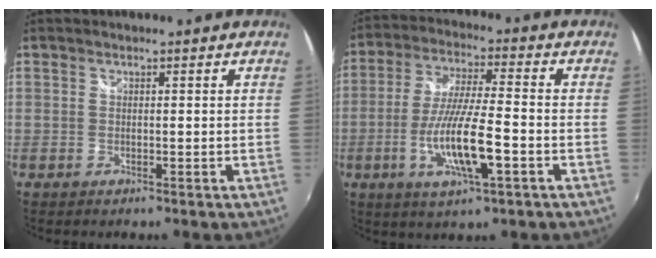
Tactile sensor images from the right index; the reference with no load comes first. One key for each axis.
{"total": 12.6, "fx": -4.1, "fy": 2.0, "fz": 11.7, "tx": -0.230, "ty": -0.013, "tz": -0.076}